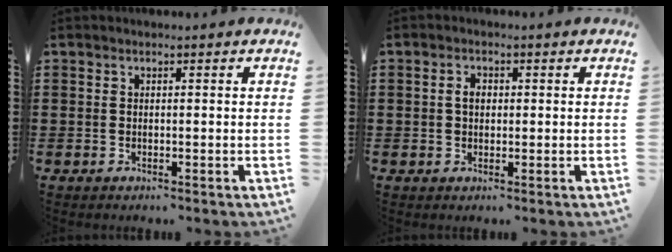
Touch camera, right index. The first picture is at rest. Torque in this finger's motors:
{"motor_torque": [0.58, 0.01, 0.13, 0.05]}